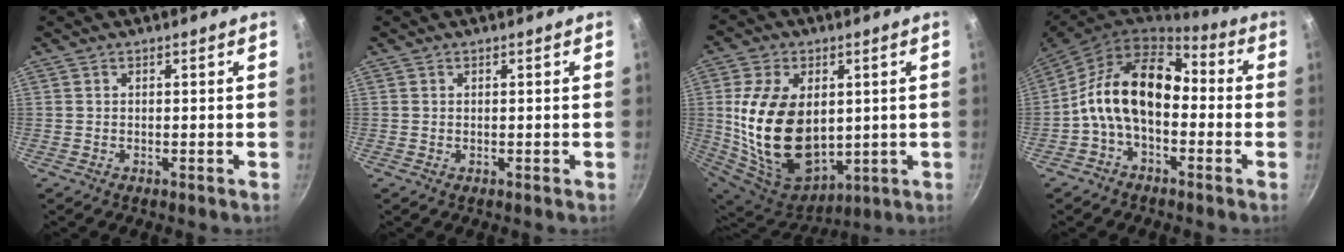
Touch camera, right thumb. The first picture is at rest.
{"total": 0.0}
{"total": 22.1, "force": [2.1, 14.8, 16.3], "torque": [-0.282, -0.022, 0.059]}
{"total": 14.8, "force": [-1.3, 9.5, 11.2], "torque": [-0.175, 0.047, -0.044]}